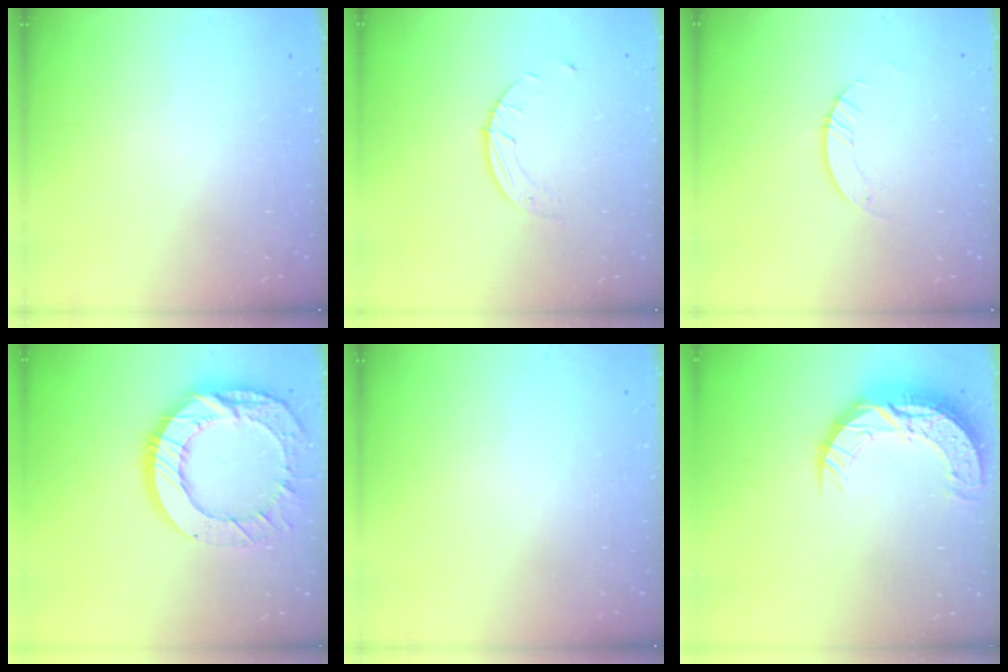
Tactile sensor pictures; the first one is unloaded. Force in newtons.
{"total": 2.7, "press": 2.7, "slide": 0.3}
{"total": 2.8, "press": 2.8, "slide": 0.2}
{"total": 19.8, "press": 19.7, "slide": 1.7}
{"total": 0.0}
{"total": 11.9, "press": 11.9, "slide": 0.9}